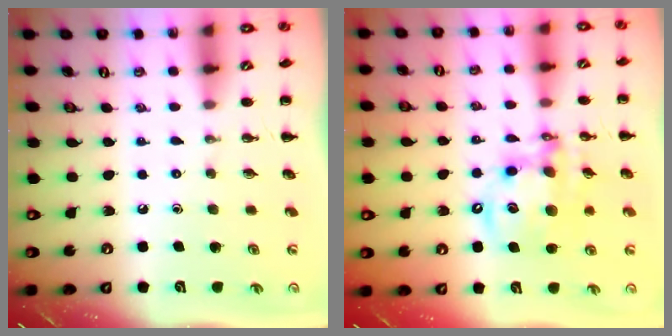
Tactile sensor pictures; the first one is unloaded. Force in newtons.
{"total": 13.3, "press": 12.9, "slide": 3.4}